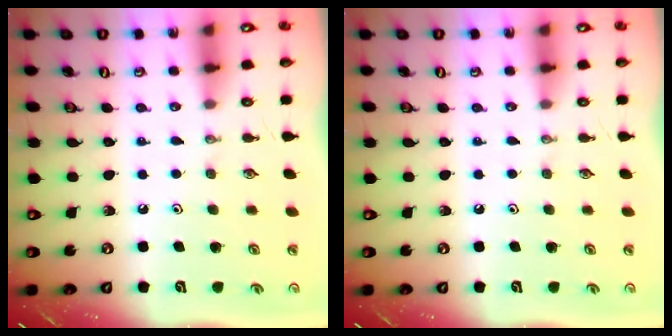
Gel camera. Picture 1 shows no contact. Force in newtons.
{"total": 0.0}